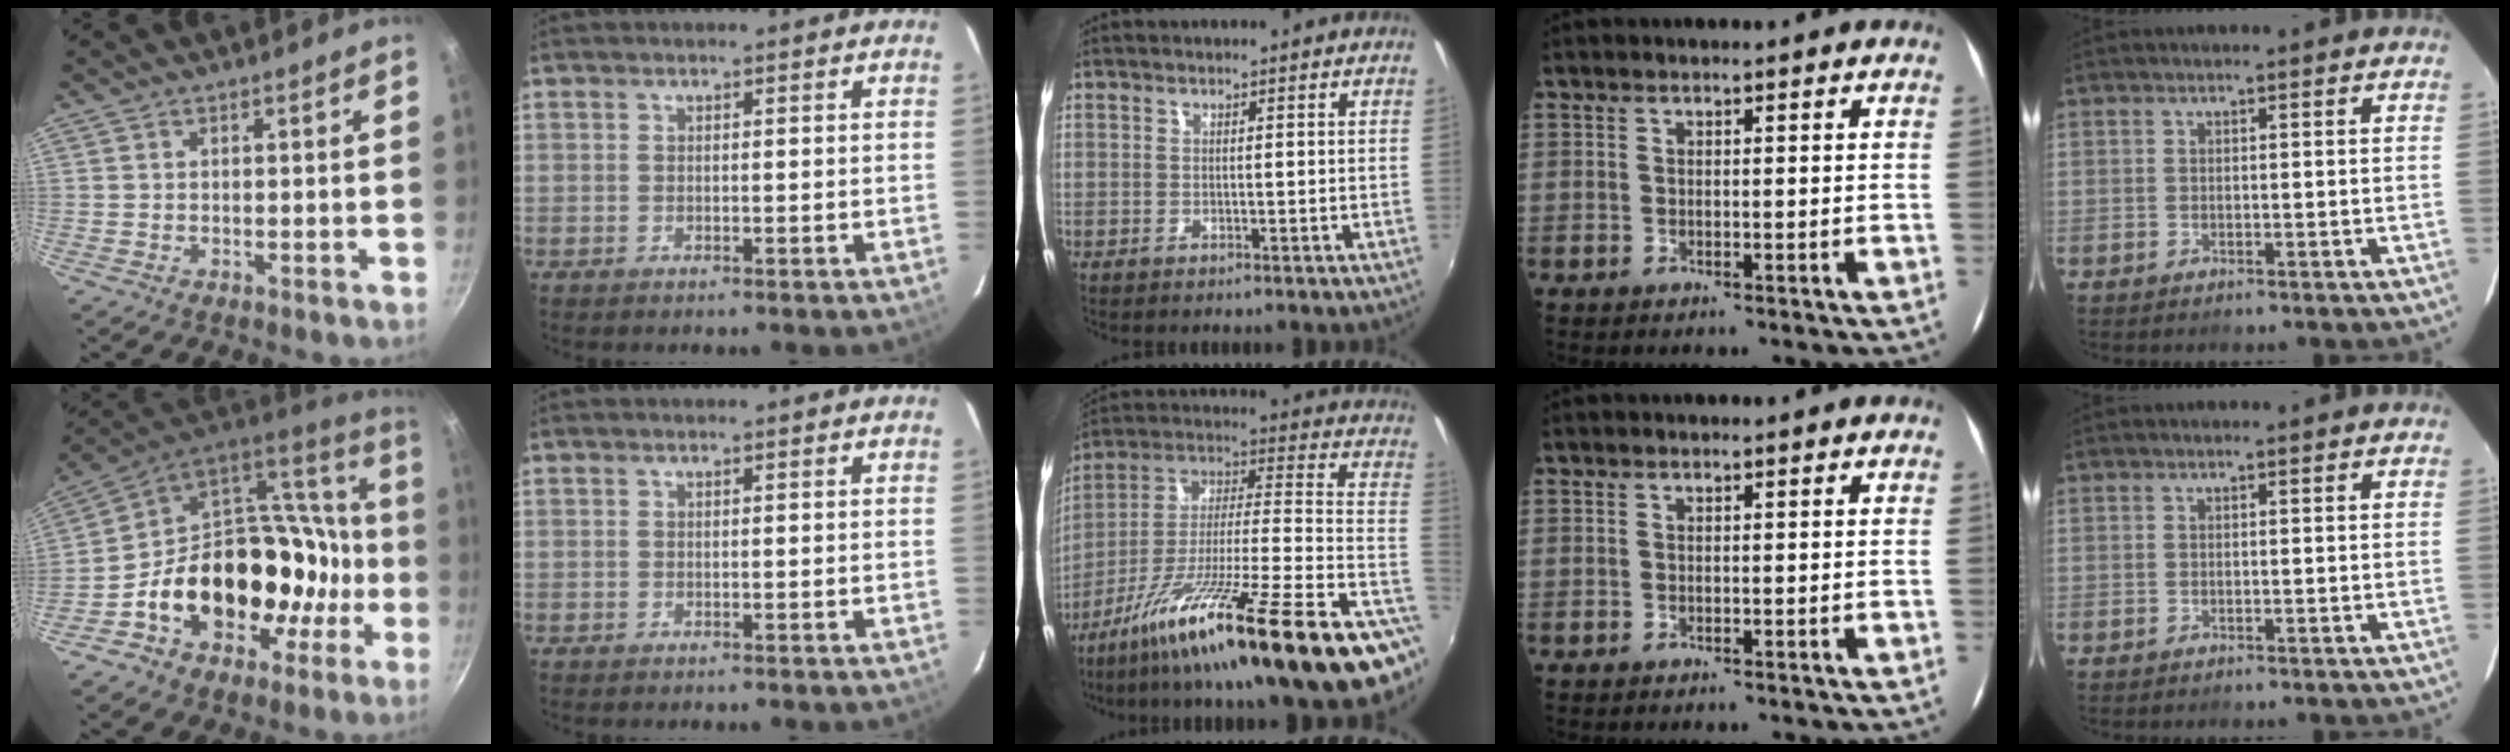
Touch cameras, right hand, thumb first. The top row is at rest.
{"thumb": {"total": 27.4, "force": [-5.8, 20.4, 17.4], "torque": [-0.251, 0.072, -0.075]}, "middle": {"total": 30.1, "force": [-17.6, 2.9, 24.2], "torque": [-0.330, -0.027, -0.282]}}